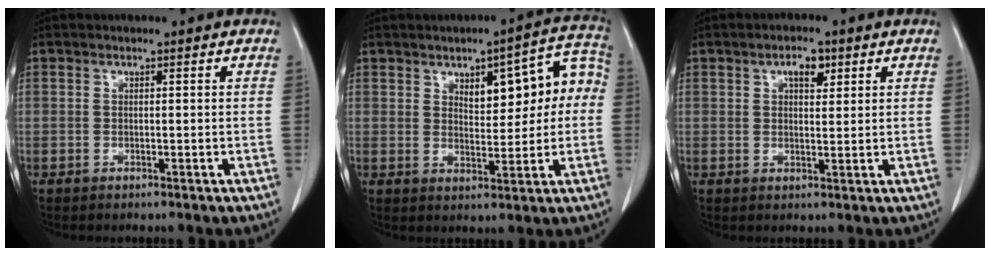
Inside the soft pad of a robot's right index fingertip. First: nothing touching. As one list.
[{"total": 11.7, "force": [2.3, 5.0, 10.3], "torque": [-0.128, 0.040, 0.039]}, {"total": 4.0, "force": [1.9, 1.9, 2.9], "torque": [-0.051, 0.005, 0.031]}]